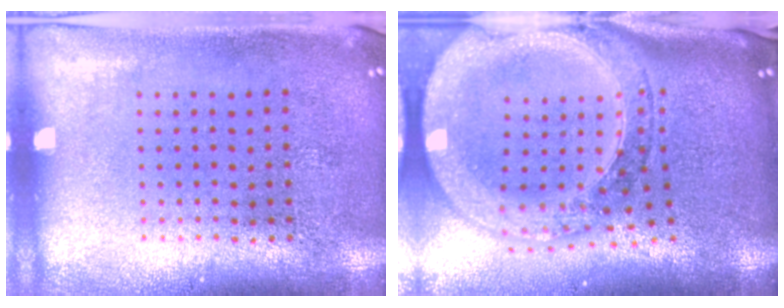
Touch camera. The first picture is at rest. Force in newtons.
{"total": 4.1, "press": 3.1, "slide": 2.6}